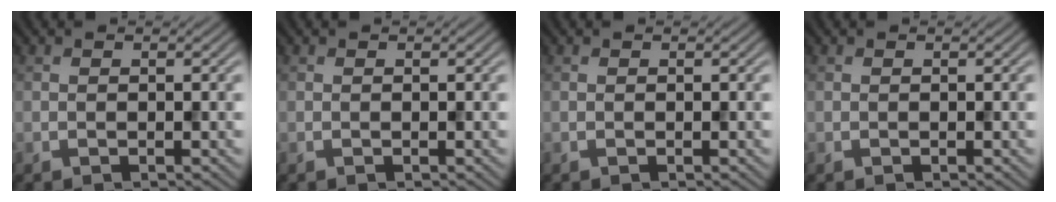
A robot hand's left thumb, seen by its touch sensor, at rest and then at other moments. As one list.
[{"total": 0.0}, {"total": 0.0}, {"total": 0.0}]